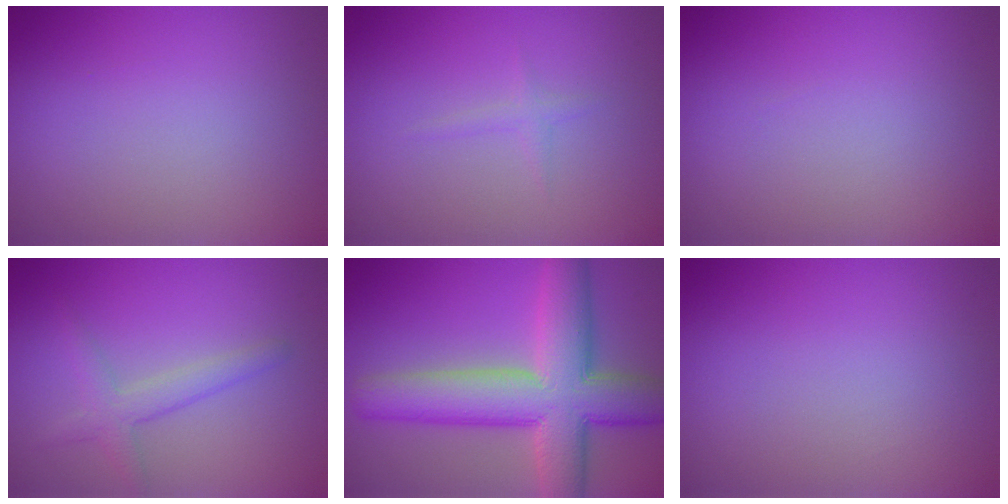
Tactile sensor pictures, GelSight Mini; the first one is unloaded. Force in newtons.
{"total": 0.8, "press": 0.8, "slide": 0.1}
{"total": 0.0}
{"total": 2.5, "press": 2.5, "slide": 0.1}
{"total": 10.8, "press": 10.8, "slide": 0.6}
{"total": 0.0}